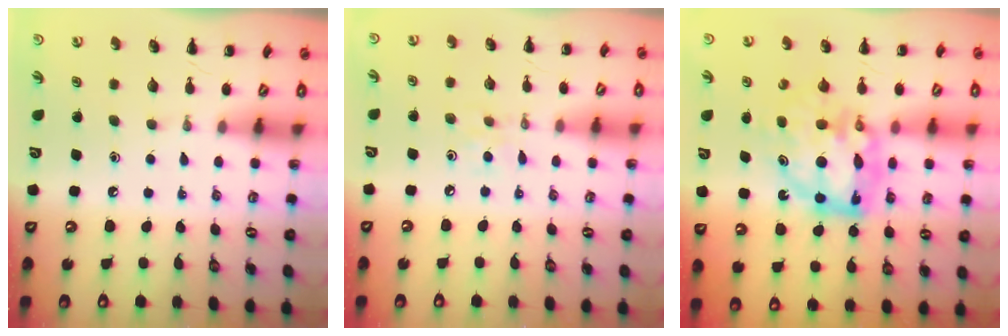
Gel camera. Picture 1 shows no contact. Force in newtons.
{"total": 3.7, "press": 3.5, "slide": 1.4}
{"total": 12.7, "press": 12.2, "slide": 3.6}